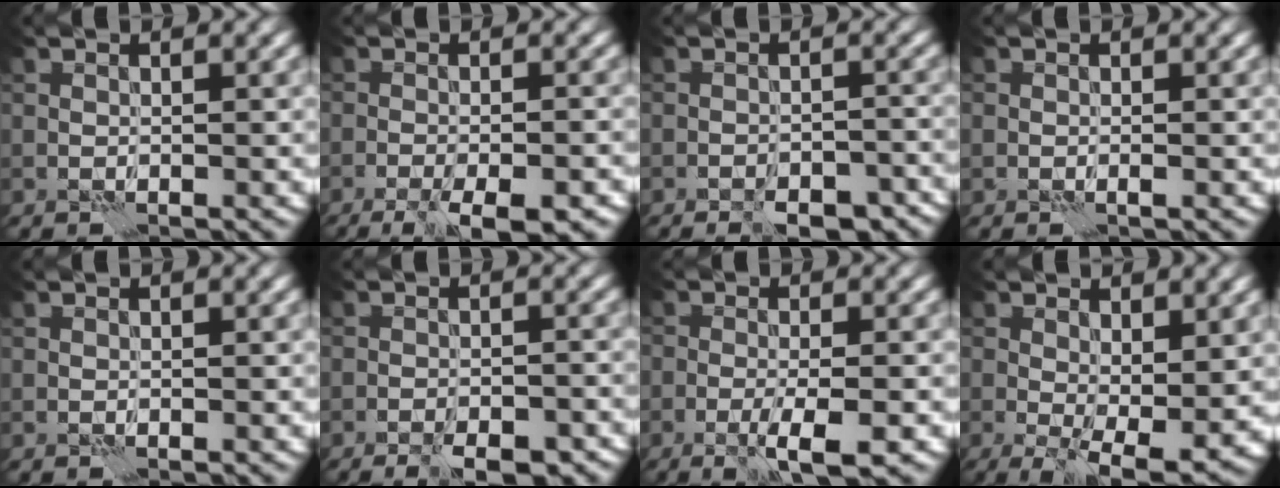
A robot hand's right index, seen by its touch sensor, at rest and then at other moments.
{"total": 8.0, "force": [-5.6, 2.1, 5.3], "torque": [-0.069, -0.015, -0.071]}
{"total": 7.0, "force": [-5.7, 2.8, 3.1], "torque": [-0.019, 0.003, -0.068]}
{"total": 0.5, "force": [-0.2, 0.3, 0.4], "torque": [-0.007, -0.002, -0.005]}
{"total": 0.0}
{"total": 6.8, "force": [-5.4, 2.1, 3.6], "torque": [-0.037, 0.001, -0.067]}
{"total": 3.6, "force": [-1.9, 0.5, 3.0], "torque": [-0.055, -0.003, -0.035]}
{"total": 7.1, "force": [-1.0, 3.0, 6.4], "torque": [-0.100, -0.016, -0.007]}